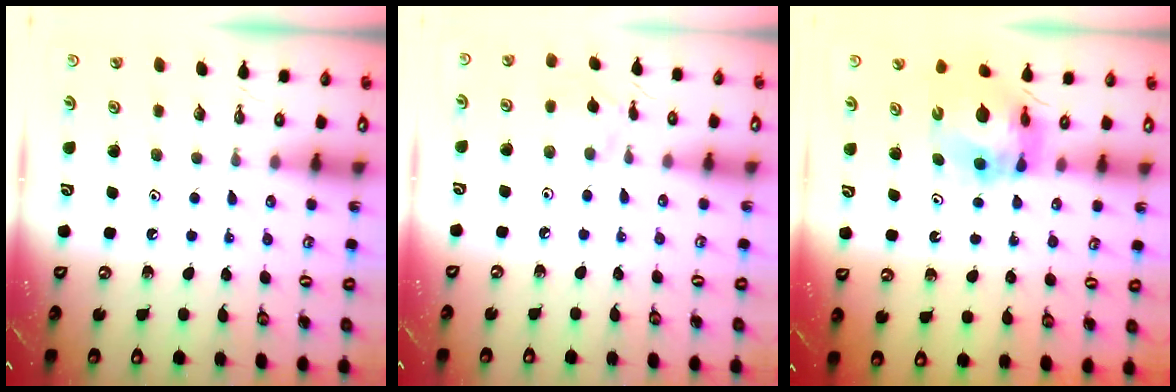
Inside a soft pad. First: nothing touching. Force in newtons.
{"total": 3.3, "press": 3.3, "slide": 0.4}
{"total": 9.2, "press": 9.2, "slide": 1.0}